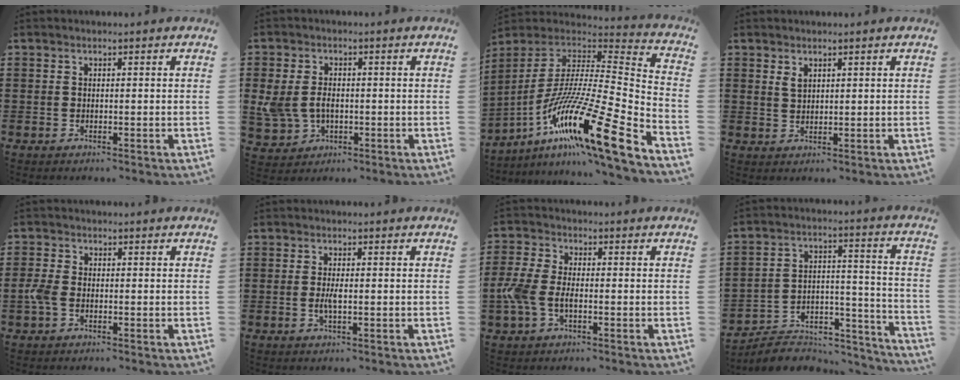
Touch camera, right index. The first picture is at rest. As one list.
[{"total": 4.7, "force": [-0.5, 3.7, 2.9], "torque": [-0.083, 0.002, -0.015]}, {"total": 20.6, "force": [-11.2, 2.5, 17.1], "torque": [-0.330, 0.004, -0.208]}, {"total": 1.5, "force": [0.9, 0.7, 0.9], "torque": [-0.019, 0.003, 0.017]}, {"total": 3.1, "force": [-1.0, 1.6, 2.4], "torque": [-0.065, -0.005, -0.024]}, {"total": 2.2, "force": [-0.5, 0.5, 2.1], "torque": [-0.046, -0.003, -0.011]}, {"total": 5.2, "force": [-1.7, 2.7, 4.2], "torque": [-0.114, -0.007, -0.040]}, {"total": 6.3, "force": [-5.6, 2.4, 1.5], "torque": [-0.020, 0.013, -0.107]}]